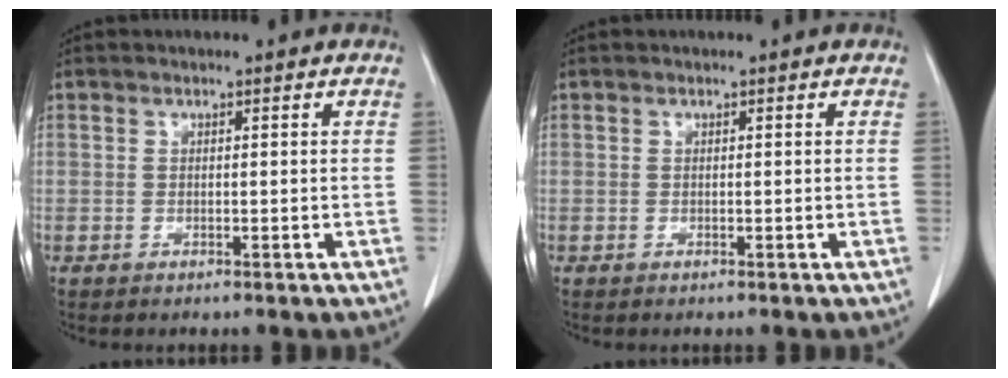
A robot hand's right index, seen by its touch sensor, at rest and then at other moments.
{"total": 0.0}